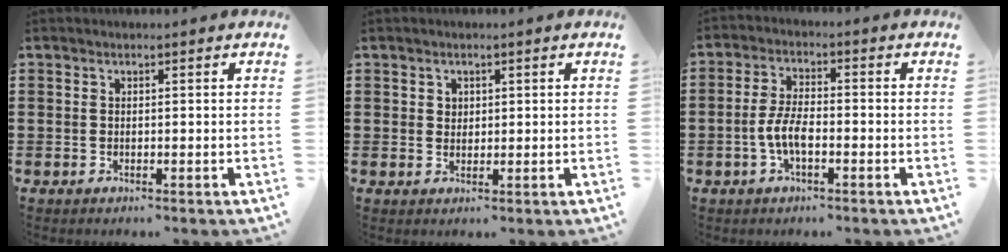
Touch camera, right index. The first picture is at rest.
{"total": 1.3, "force": [0.7, 1.1, 0.2], "torque": [-0.008, 0.005, 0.013]}
{"total": 4.9, "force": [-1.7, 1.9, 4.2], "torque": [-0.101, -0.003, -0.038]}